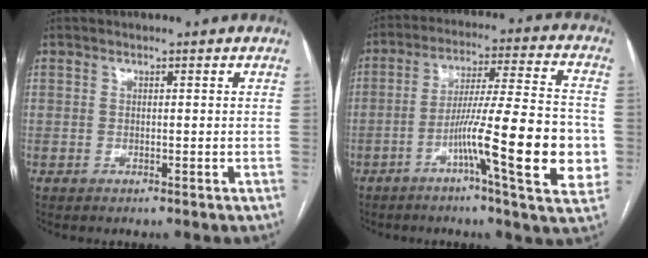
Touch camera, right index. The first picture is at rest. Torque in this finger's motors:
{"motor_torque": [1.18, -0.96, 0.51, 0.21]}